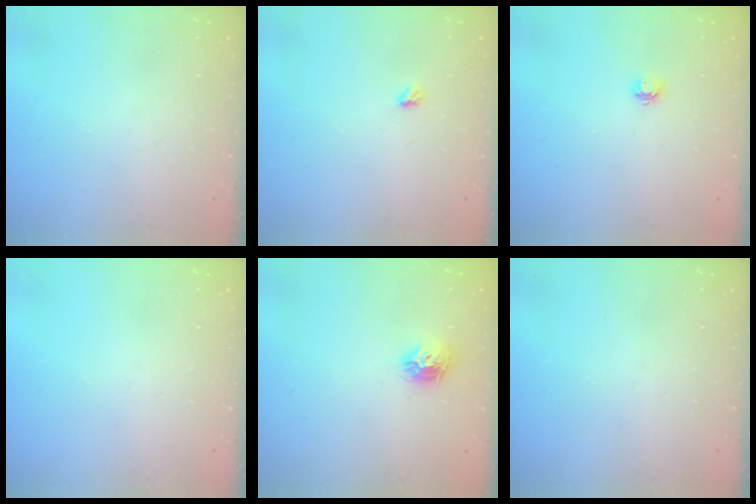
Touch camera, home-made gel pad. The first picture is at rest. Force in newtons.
{"total": 2.9, "press": 2.9, "slide": 0.5}
{"total": 3.9, "press": 3.9, "slide": 0.5}
{"total": 0.0}
{"total": 8.7, "press": 8.7, "slide": 0.3}
{"total": 0.0}